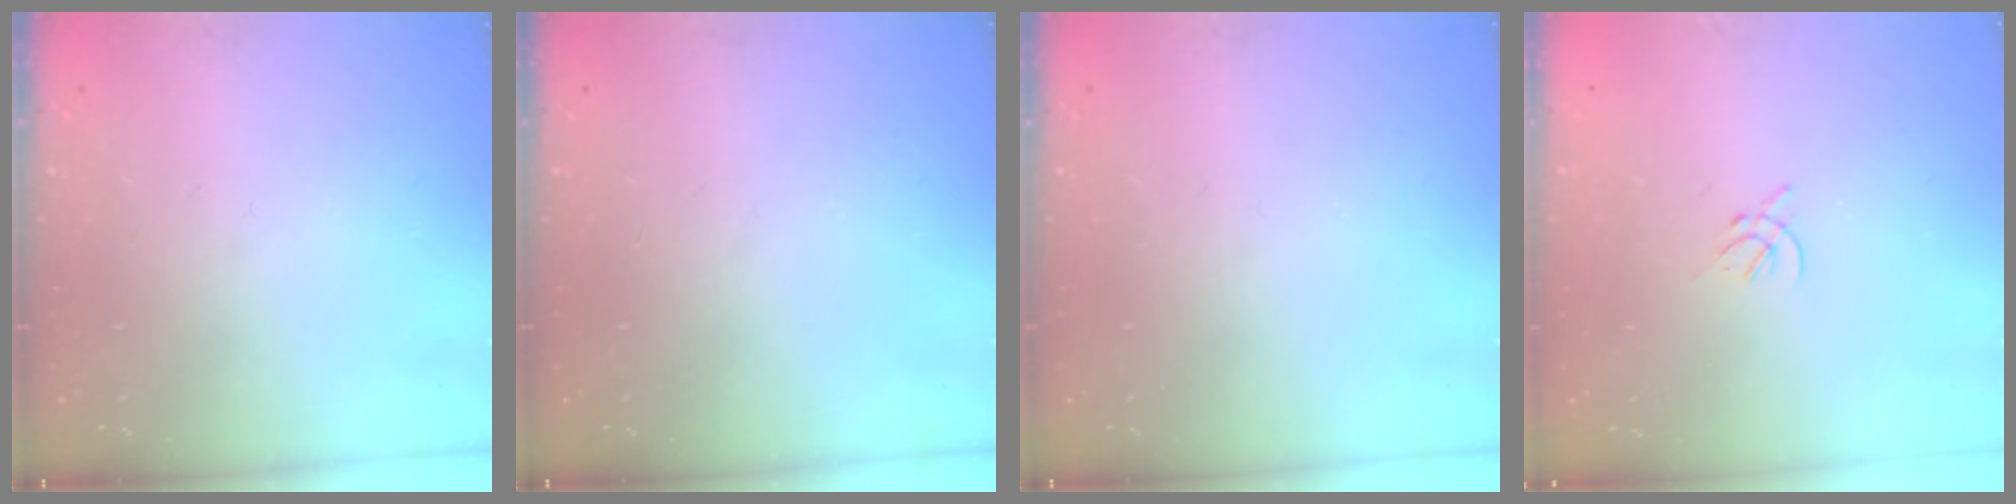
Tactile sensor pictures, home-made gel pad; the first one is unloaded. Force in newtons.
{"total": 0.0}
{"total": 0.0}
{"total": 1.4, "press": 1.3, "slide": 0.5}